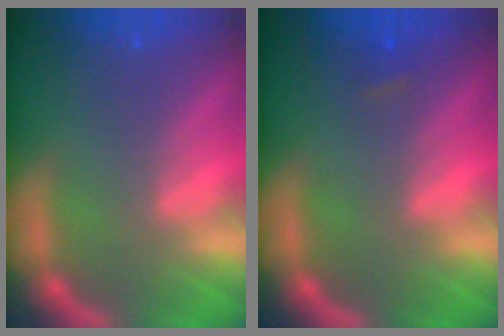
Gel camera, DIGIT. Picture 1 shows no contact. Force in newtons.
{"total": 0.9}